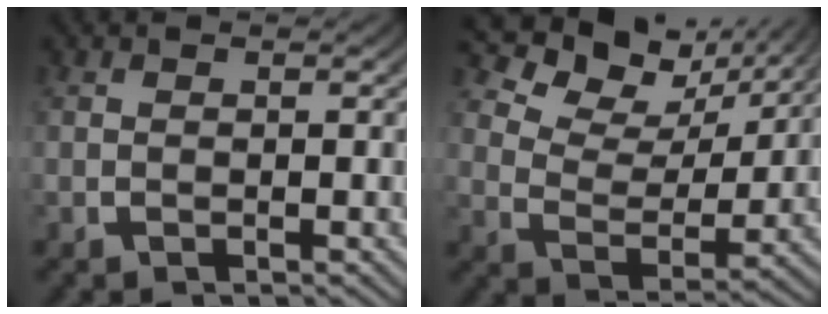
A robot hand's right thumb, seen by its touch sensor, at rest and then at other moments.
{"total": 7.1, "force": [4.6, 3.4, 4.1], "torque": [-0.066, 0.006, 0.075]}